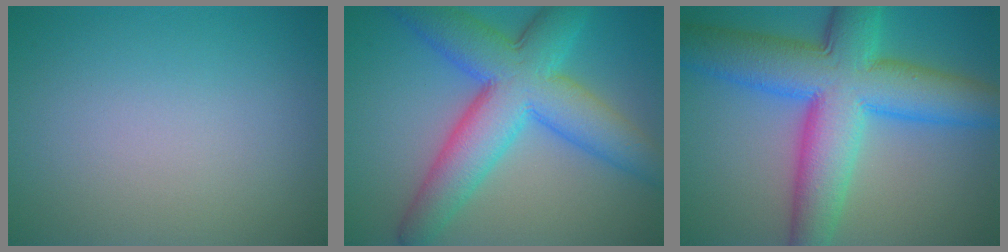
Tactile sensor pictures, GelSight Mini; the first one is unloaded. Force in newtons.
{"total": 10.0, "press": 10.0, "slide": 0.3}
{"total": 12.0, "press": 12.0, "slide": 0.1}